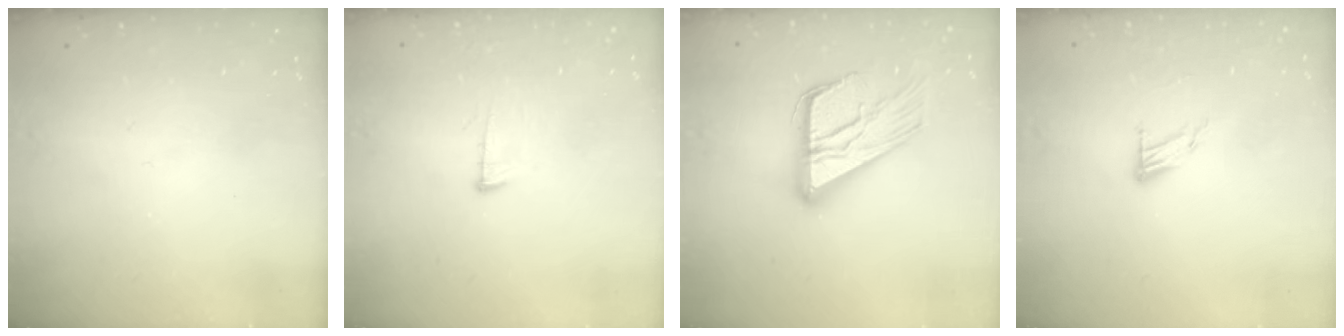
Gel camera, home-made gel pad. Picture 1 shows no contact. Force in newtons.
{"total": 7.0, "press": 6.8, "slide": 1.7}
{"total": 19.1, "press": 19.0, "slide": 1.8}
{"total": 6.7, "press": 6.7, "slide": 0.3}